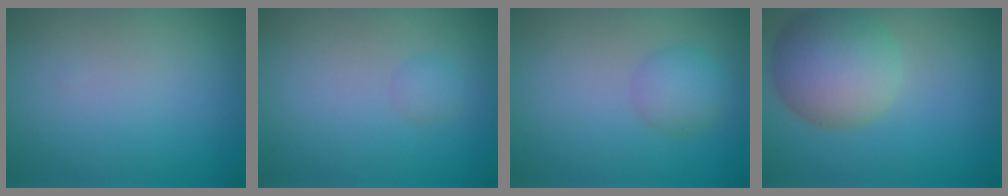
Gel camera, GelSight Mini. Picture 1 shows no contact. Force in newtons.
{"total": 1.0, "press": 1.0, "slide": 0.1}
{"total": 2.4, "press": 2.4, "slide": 0.0}
{"total": 7.3, "press": 7.3, "slide": 0.7}